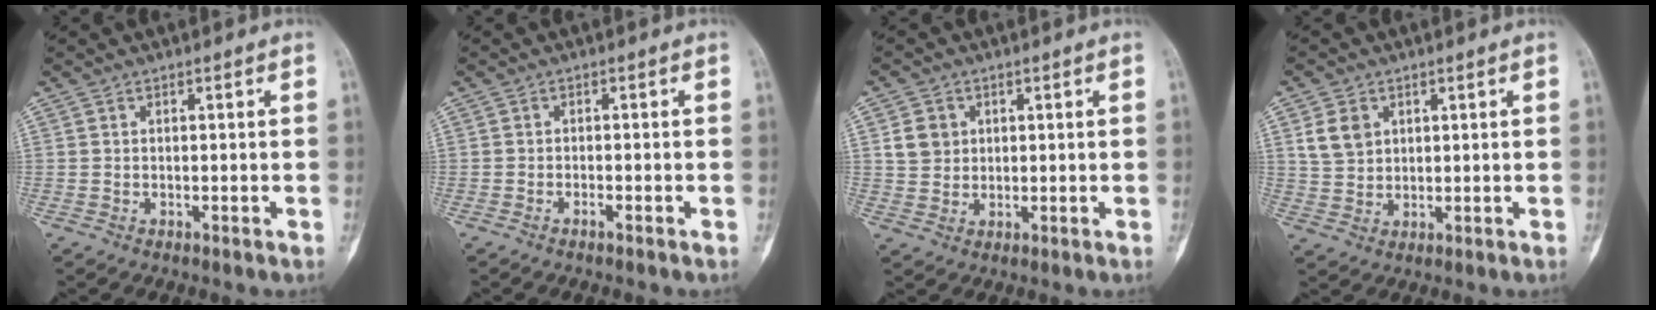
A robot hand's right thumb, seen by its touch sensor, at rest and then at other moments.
{"total": 1.0, "force": [-0.8, 0.1, 0.6], "torque": [-0.011, 0.005, -0.016]}
{"total": 4.8, "force": [1.3, 4.2, 1.9], "torque": [-0.013, -0.003, 0.025]}
{"total": 5.5, "force": [2.1, 4.2, 2.8], "torque": [-0.039, -0.006, 0.045]}